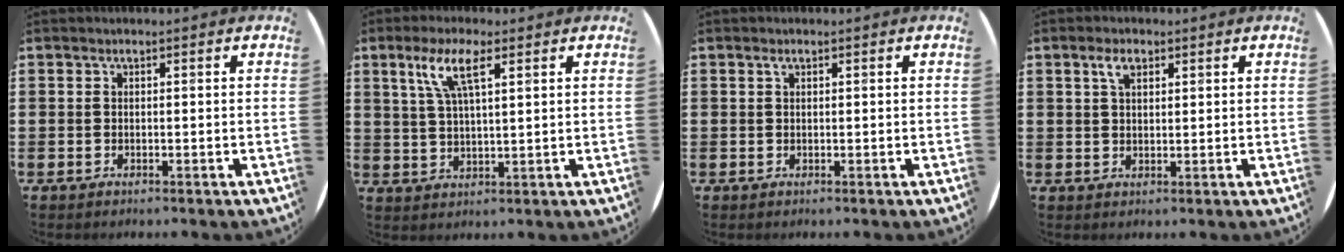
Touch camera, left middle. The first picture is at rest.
{"total": 6.2, "force": [3.4, 1.5, 5.0], "torque": [-0.108, 0.012, 0.057]}
{"total": 0.5, "force": [0.3, 0.2, 0.3], "torque": [-0.008, 0.002, 0.006]}
{"total": 2.7, "force": [1.7, 1.3, 1.7], "torque": [-0.031, 0.004, 0.028]}